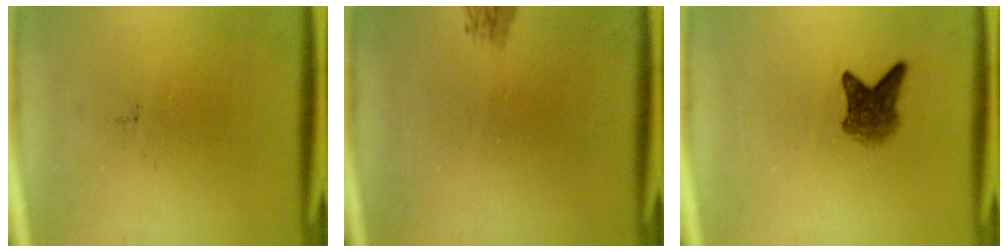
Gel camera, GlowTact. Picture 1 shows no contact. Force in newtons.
{"total": 1.3}
{"total": 3.6}